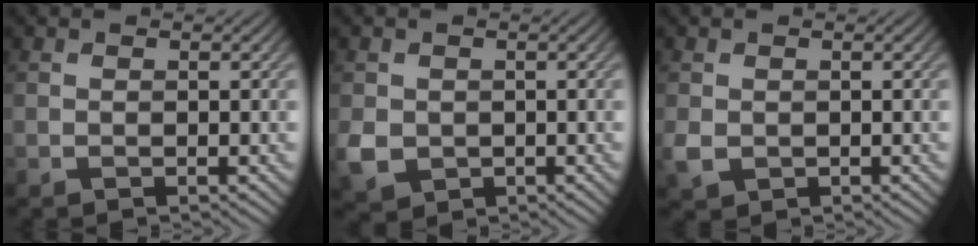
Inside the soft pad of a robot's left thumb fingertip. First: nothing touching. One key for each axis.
{"total": 3.8, "fx": -0.5, "fy": 3.4, "fz": 1.6, "tx": -0.049, "ty": -0.013, "tz": -0.012}
{"total": 2.1, "fx": -0.1, "fy": 1.8, "fz": 1.1, "tx": -0.030, "ty": -0.006, "tz": -0.001}